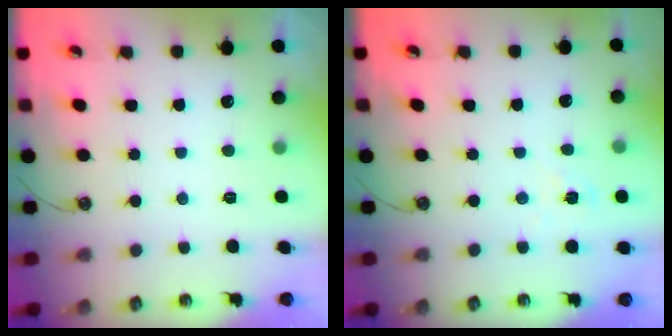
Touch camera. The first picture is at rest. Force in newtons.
{"total": 5.6, "press": 5.6, "slide": 0.4}